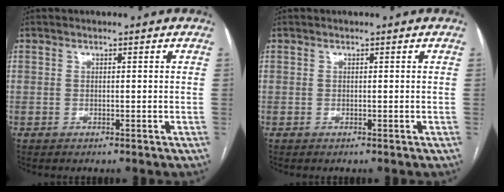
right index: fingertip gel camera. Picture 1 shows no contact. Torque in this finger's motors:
{"motor_torque": [0.00, 0.00, 0.00, 0.00]}